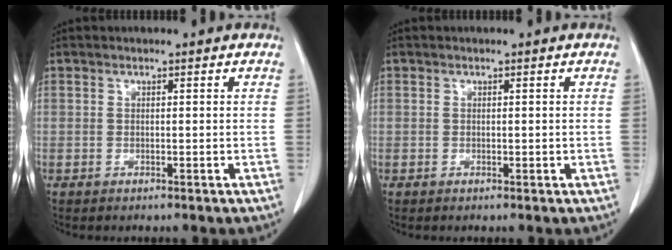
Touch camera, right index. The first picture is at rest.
{"total": 0.0}